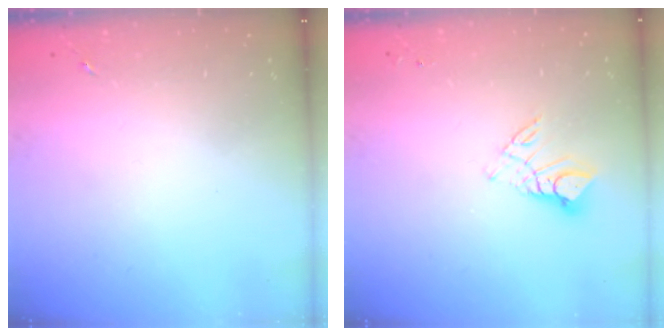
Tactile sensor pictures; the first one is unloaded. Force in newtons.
{"total": 8.8, "press": 8.8, "slide": 0.8}